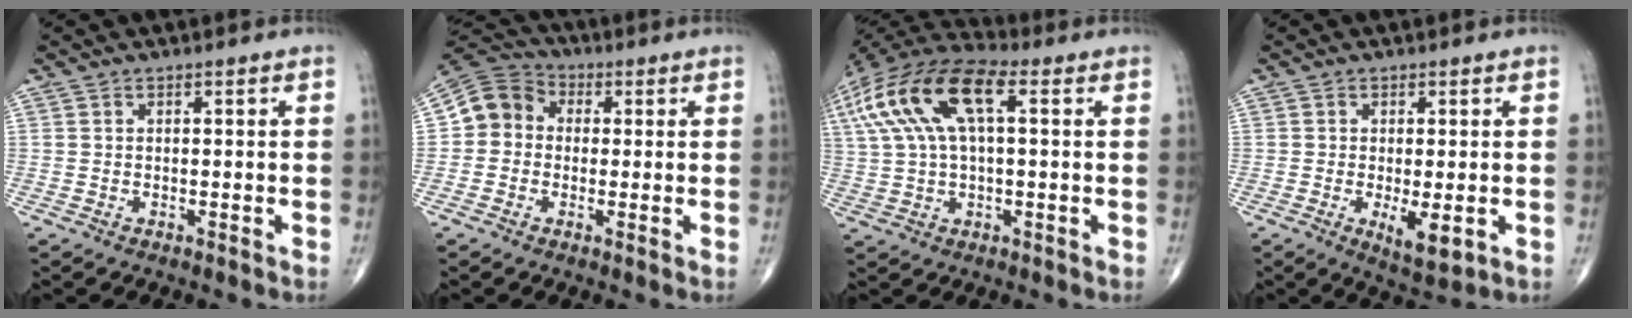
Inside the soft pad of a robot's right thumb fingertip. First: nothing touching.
{"total": 7.8, "force": [0.0, 7.0, 3.4], "torque": [-0.043, 0.025, -0.016]}
{"total": 19.2, "force": [5.4, 8.5, 16.4], "torque": [-0.346, 0.042, 0.090]}
{"total": 5.6, "force": [-1.3, 2.0, 5.0], "torque": [-0.082, -0.017, -0.015]}